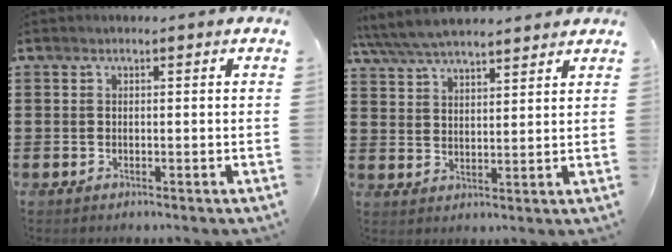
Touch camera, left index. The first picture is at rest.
{"total": 5.7, "force": [5.3, 1.1, 1.9], "torque": [-0.055, -0.013, 0.096]}